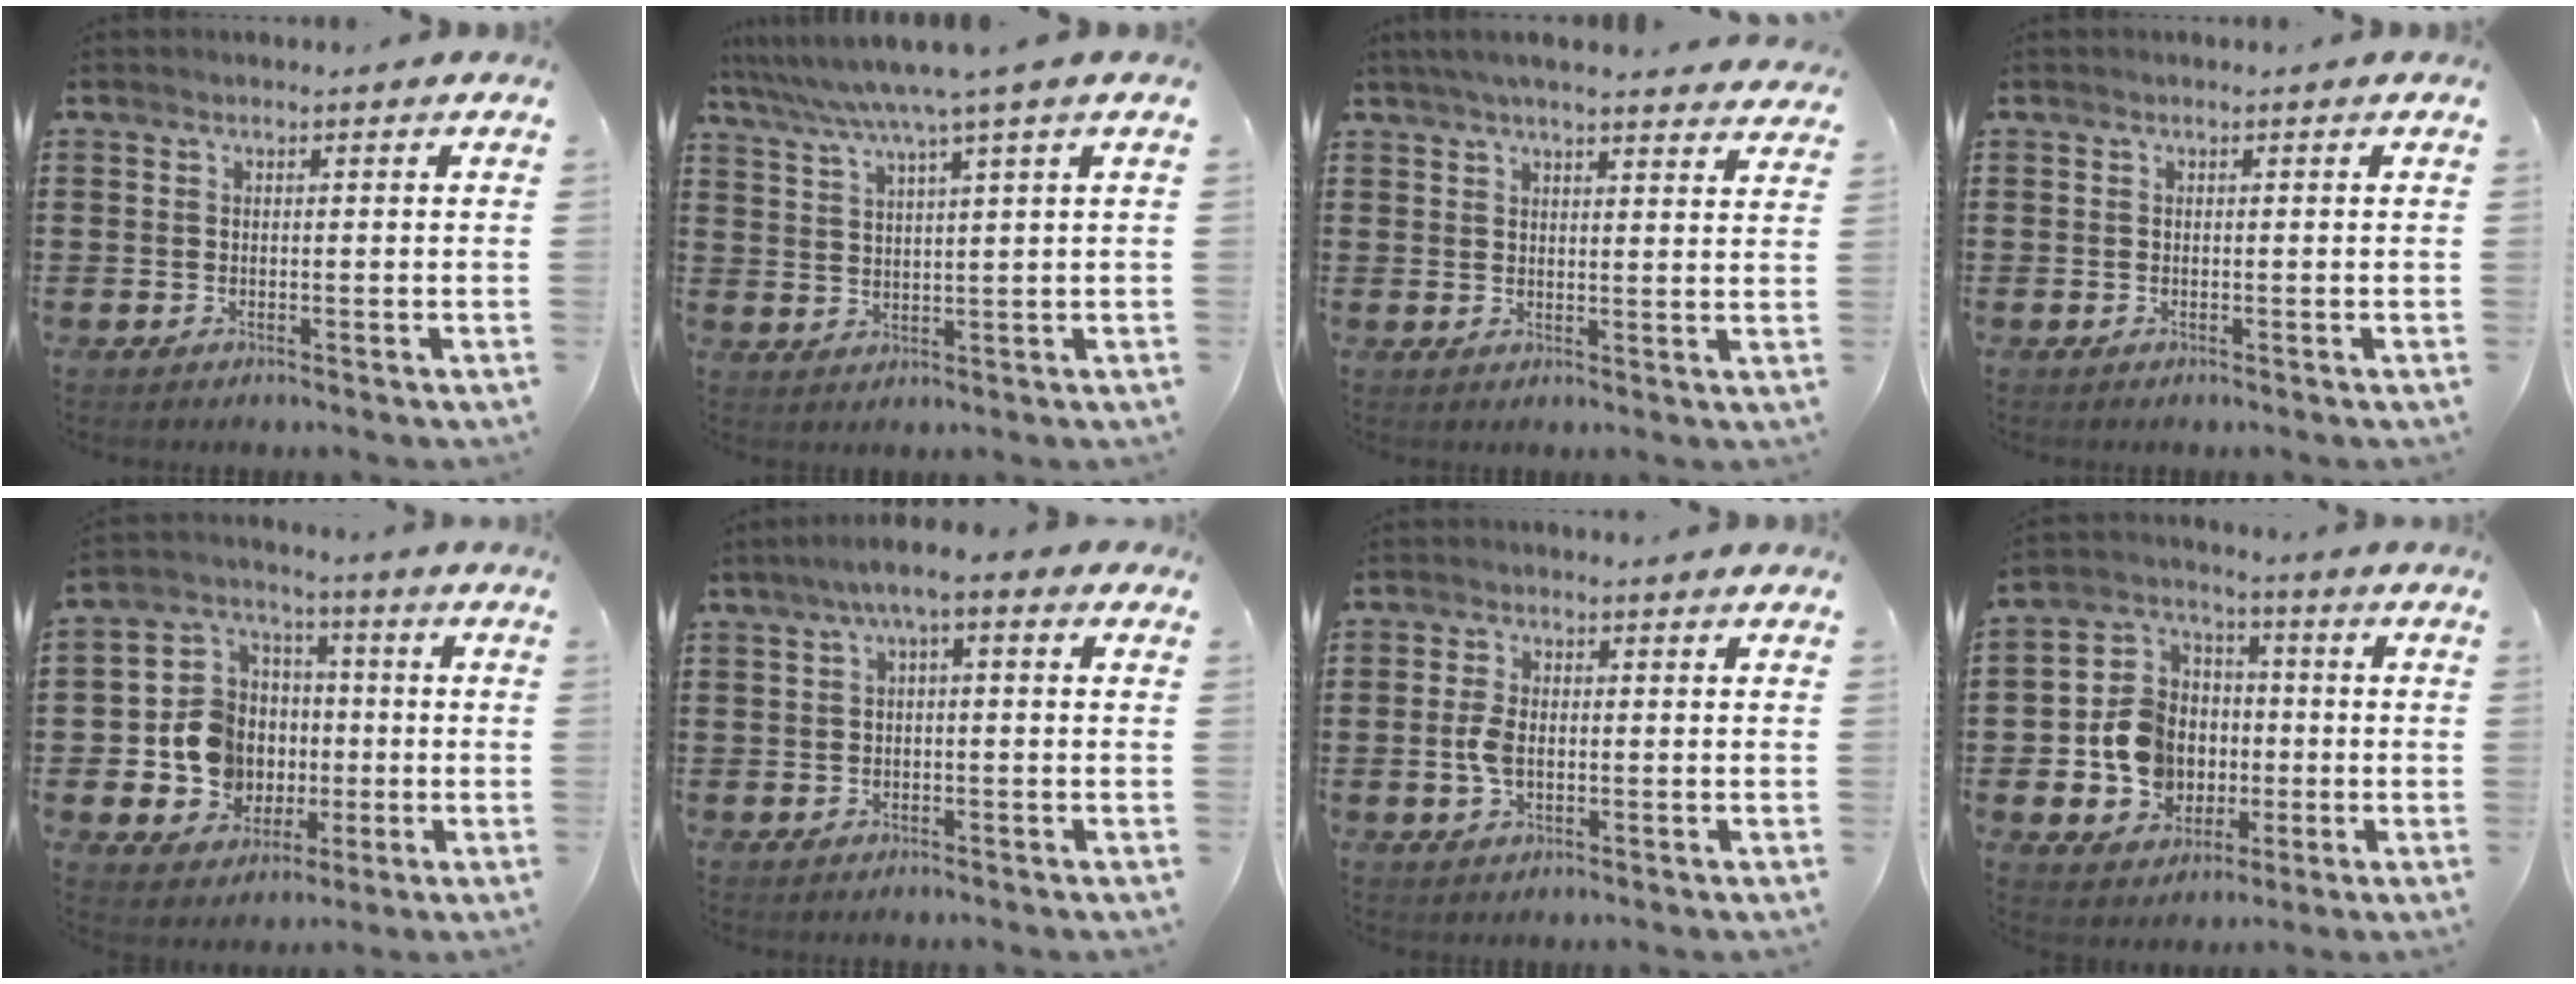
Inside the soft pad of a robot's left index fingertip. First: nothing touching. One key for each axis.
{"total": 5.3, "fx": 4.1, "fy": -0.9, "fz": 3.2, "tx": -0.077, "ty": -0.022, "tz": 0.065}
{"total": 4.3, "fx": 4.1, "fy": -0.2, "fz": 1.5, "tx": -0.043, "ty": -0.011, "tz": 0.074}
{"total": 0.0}
{"total": 9.8, "fx": -0.9, "fy": 9.2, "fz": 3.0, "tx": -0.108, "ty": 0.009, "tz": -0.006}
{"total": 2.9, "fx": -0.6, "fy": 0.5, "fz": 2.8, "tx": -0.058, "ty": 0.003, "tz": -0.018}
{"total": 3.8, "fx": -0.3, "fy": 2.0, "fz": 3.2, "tx": -0.084, "ty": -0.005, "tz": -0.011}
{"total": 9.6, "fx": -1.6, "fy": 8.6, "fz": 4.0, "tx": -0.120, "ty": 0.021, "tz": -0.026}